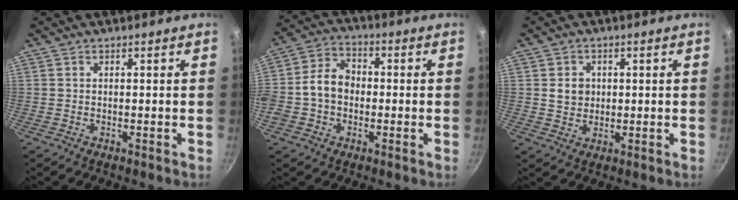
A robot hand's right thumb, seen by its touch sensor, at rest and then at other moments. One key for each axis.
{"total": 9.0, "fx": -1.1, "fy": 6.9, "fz": 5.7, "tx": -0.083, "ty": 0.028, "tz": -0.036}
{"total": 4.1, "fx": 0.6, "fy": 3.6, "fz": 1.9, "tx": -0.013, "ty": 0.002, "tz": 0.011}